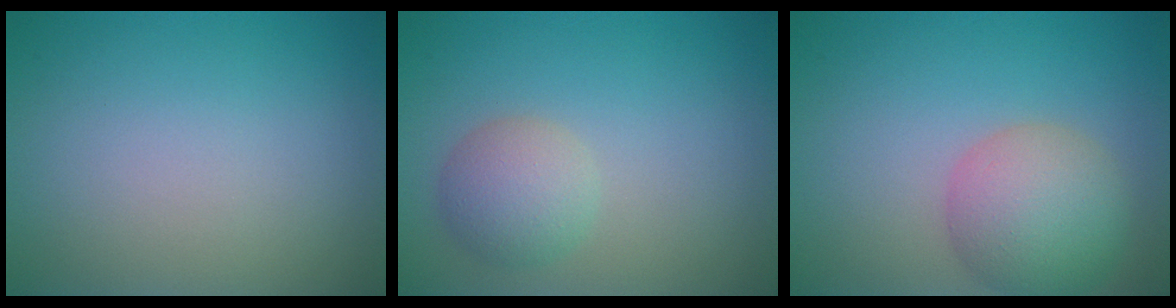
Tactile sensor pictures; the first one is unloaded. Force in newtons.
{"total": 2.7, "press": 2.7, "slide": 0.2}
{"total": 5.6, "press": 5.6, "slide": 0.2}